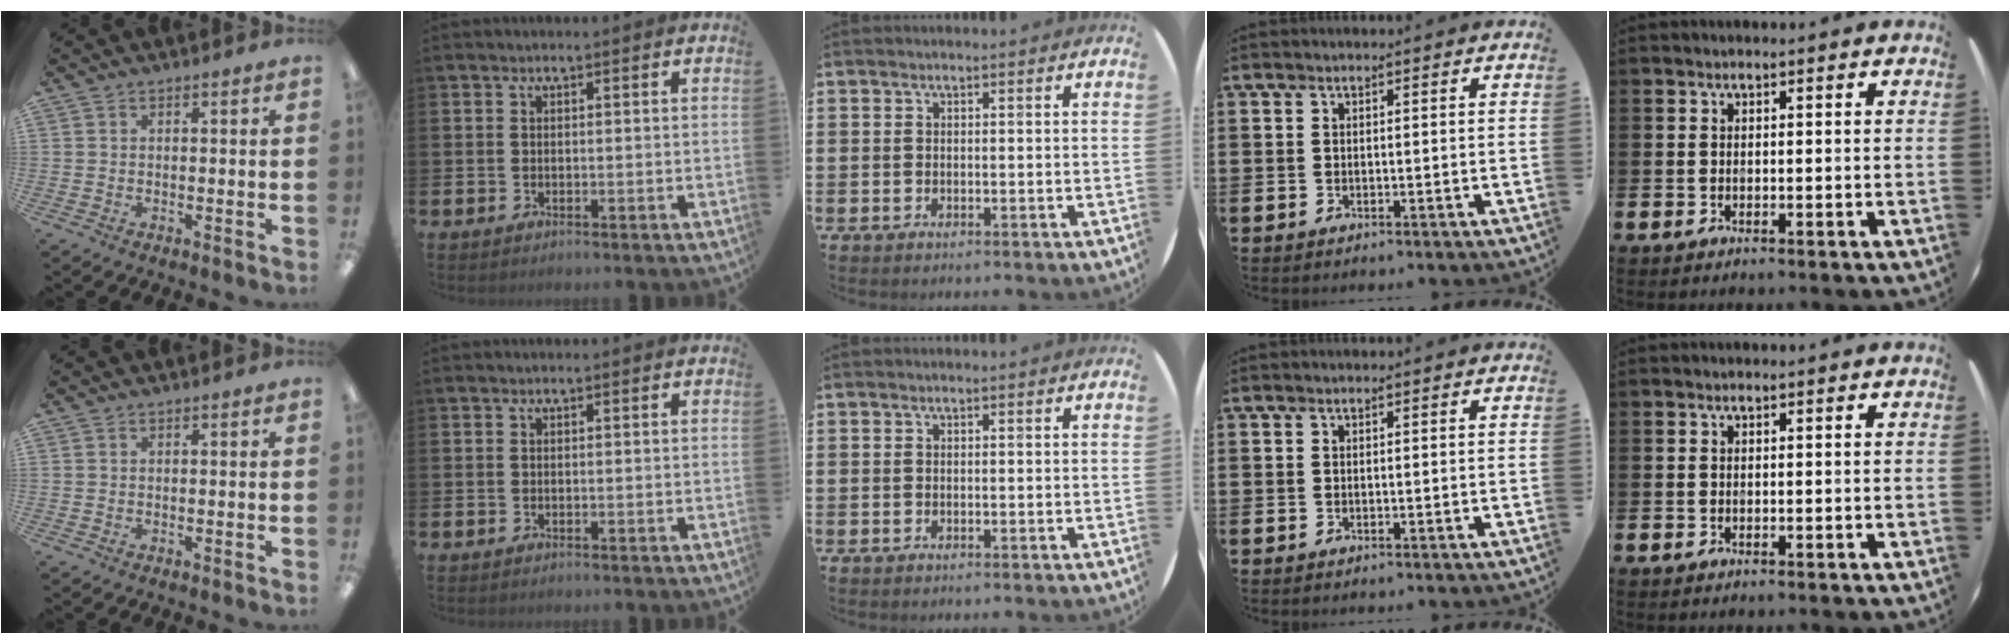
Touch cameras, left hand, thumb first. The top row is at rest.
{}